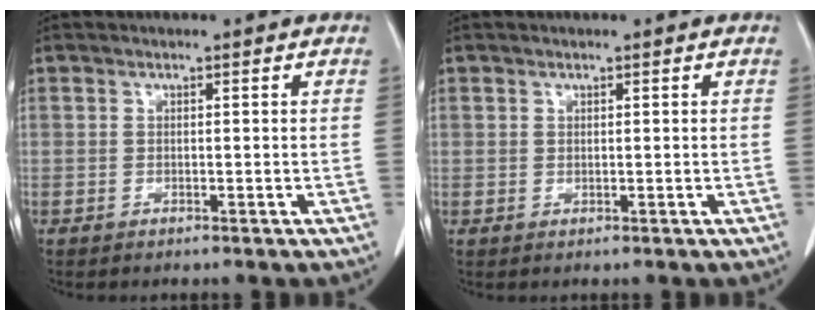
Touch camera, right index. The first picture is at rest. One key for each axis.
{"total": 0.7, "fx": 0.3, "fy": 0.7, "fz": 0.1, "tx": 0.006, "ty": 0.001, "tz": 0.001}